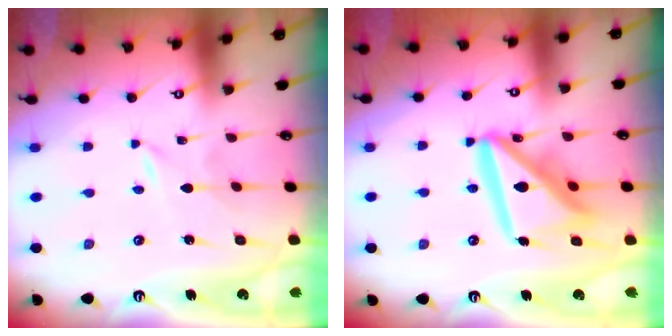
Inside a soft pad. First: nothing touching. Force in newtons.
{"total": 18.6, "press": 18.5, "slide": 2.2}